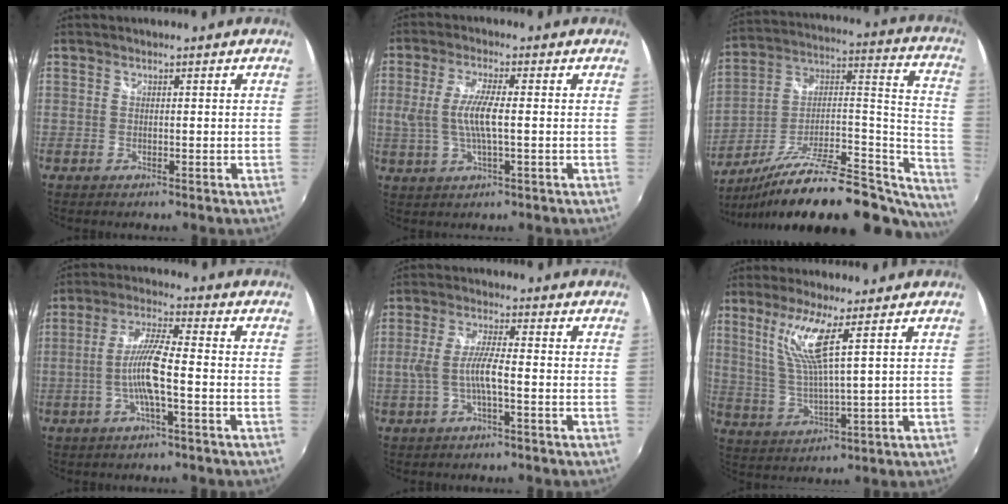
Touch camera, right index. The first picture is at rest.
{"total": 7.2, "force": [-0.2, 1.2, 7.1], "torque": [-0.141, -0.003, -0.001]}
{"total": 30.1, "force": [-20.5, 11.1, 19.0], "torque": [-0.262, 0.014, -0.304]}
{"total": 8.3, "force": [-2.3, 0.6, 8.0], "torque": [-0.163, 0.003, -0.045]}
{"total": 6.2, "force": [-1.7, 0.6, 6.0], "torque": [-0.127, 0.001, -0.029]}
{"total": 8.7, "force": [4.2, 0.4, 7.7], "torque": [-0.156, -0.008, 0.090]}